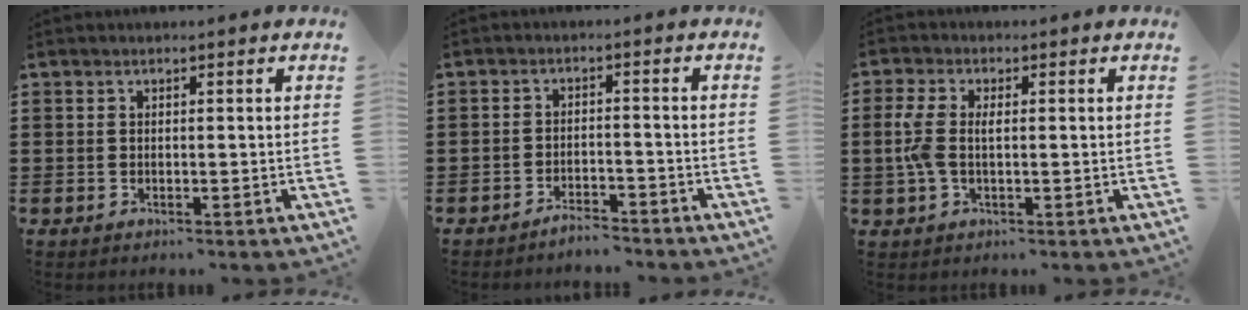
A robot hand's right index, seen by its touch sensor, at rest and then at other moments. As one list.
[{"total": 2.8, "force": [-2.7, 0.2, 0.3], "torque": [-0.012, 0.001, -0.055]}, {"total": 4.1, "force": [0.1, 2.0, 3.6], "torque": [-0.092, -0.001, -0.006]}]